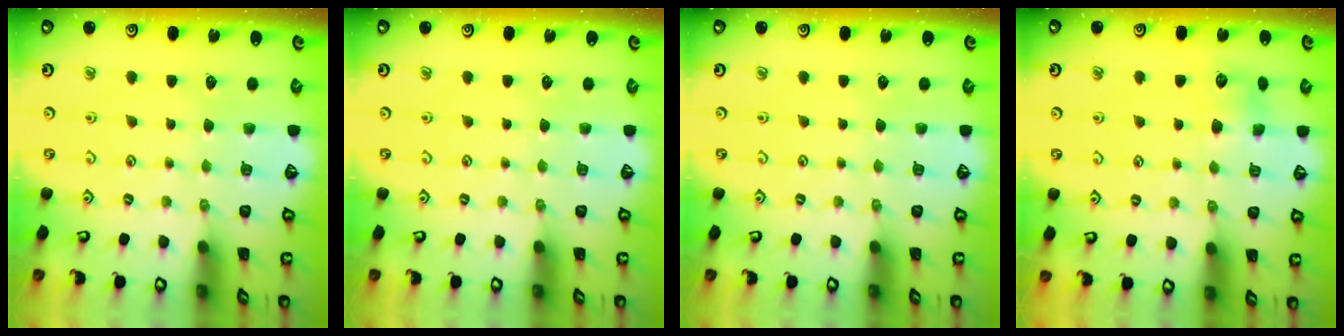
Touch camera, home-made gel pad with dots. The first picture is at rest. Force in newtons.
{"total": 0.0}
{"total": 0.0}
{"total": 6.1, "press": 6.1, "slide": 0.7}